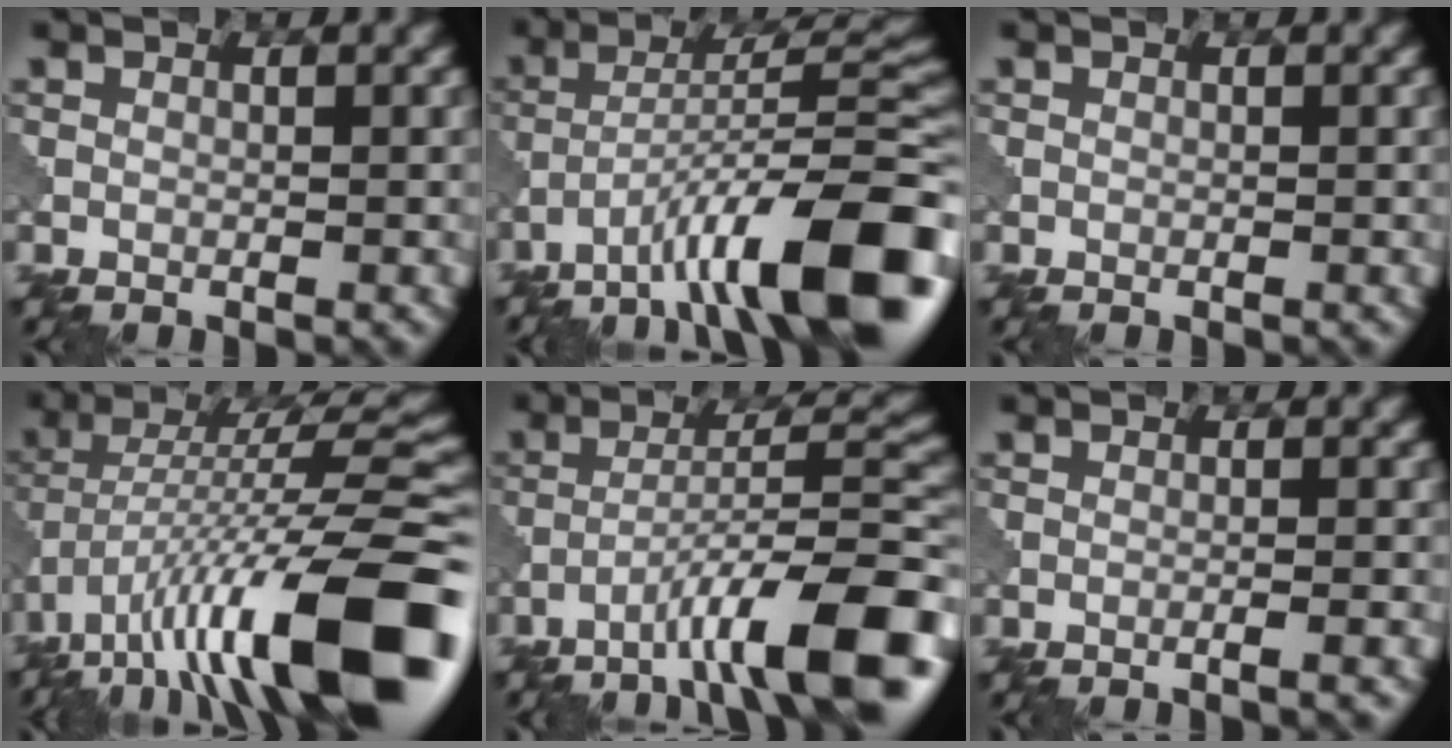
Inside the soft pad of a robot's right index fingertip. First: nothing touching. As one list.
[{"total": 13.3, "force": [-7.5, 3.0, 10.6], "torque": [-0.158, 0.013, -0.122]}, {"total": 0.0}, {"total": 15.5, "force": [-6.9, 4.3, 13.1], "torque": [-0.219, 0.025, -0.107]}, {"total": 11.7, "force": [-6.5, 2.2, 9.4], "torque": [-0.140, 0.021, -0.100]}, {"total": 1.7, "force": [-0.7, 0.4, 1.5], "torque": [-0.009, 0.007, -0.027]}]